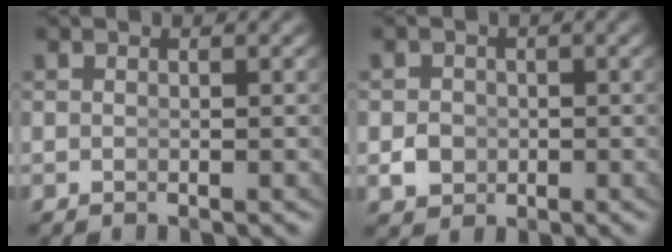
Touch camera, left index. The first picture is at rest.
{"total": 1.4, "force": [-0.6, 1.2, 0.5], "torque": [-0.008, -0.011, -0.002]}